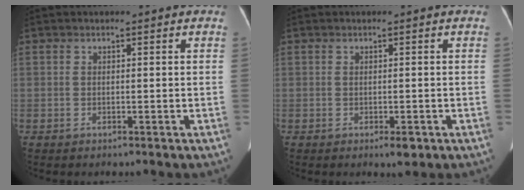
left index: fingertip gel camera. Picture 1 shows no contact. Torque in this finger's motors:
{"motor_torque": [0.32, 0.38, 0.01, -0.02]}